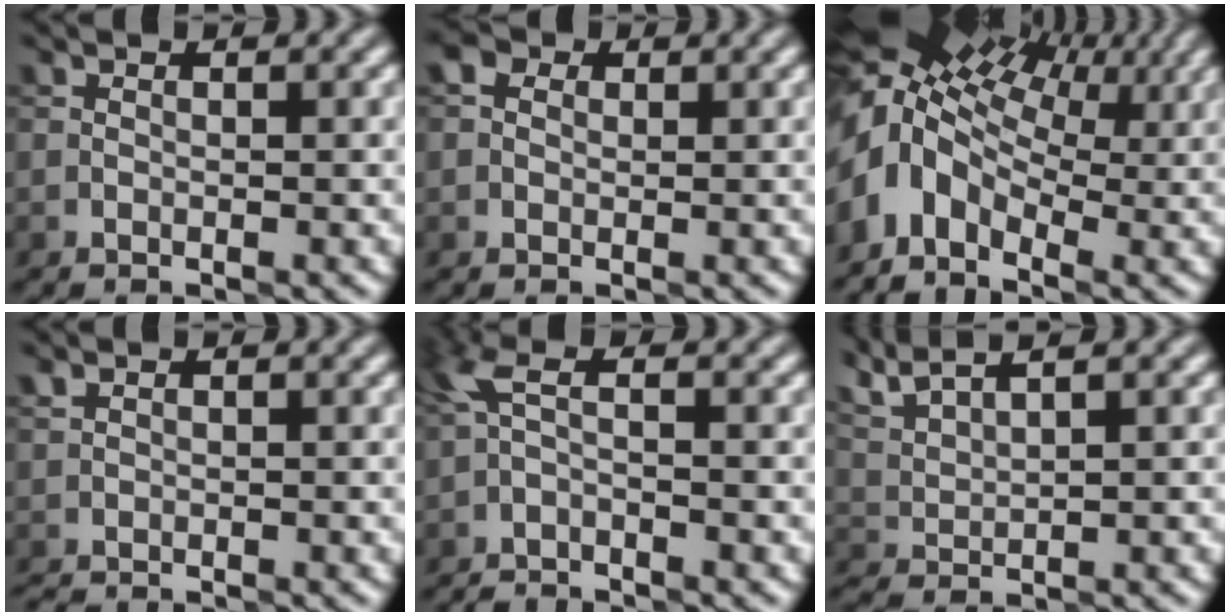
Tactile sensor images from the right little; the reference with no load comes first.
{"total": 1.3, "force": [0.5, 1.1, 0.5], "torque": [-0.010, 0.008, -0.003]}
{"total": 12.5, "force": [2.1, 8.3, 9.0], "torque": [-0.187, 0.011, 0.038]}
{"total": 0.9, "force": [-0.9, 0.3, 0.0], "torque": [0.000, -0.001, -0.020]}
{"total": 2.8, "force": [-1.7, 0.7, 2.2], "torque": [-0.054, -0.002, -0.039]}
{"total": 4.3, "force": [3.6, 0.8, 2.2], "torque": [-0.054, 0.025, 0.068]}